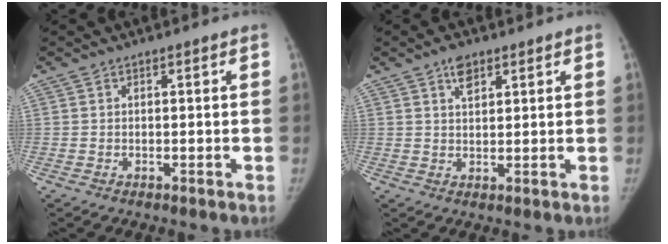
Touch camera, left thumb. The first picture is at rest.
{"total": 3.6, "force": [2.2, 1.9, 2.2], "torque": [-0.026, -0.009, 0.038]}